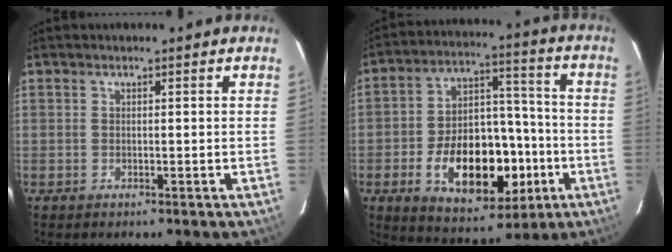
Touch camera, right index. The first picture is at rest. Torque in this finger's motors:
{"motor_torque": [1.23, -0.91, 1.06, 0.21]}